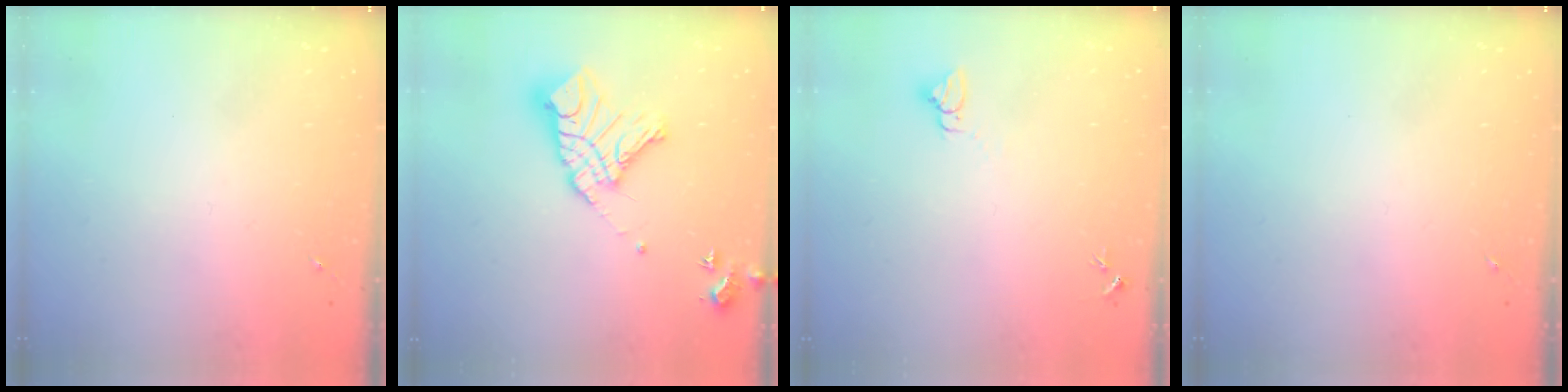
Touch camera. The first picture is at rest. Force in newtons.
{"total": 16.3, "press": 16.2, "slide": 2.0}
{"total": 2.7, "press": 2.7, "slide": 0.1}
{"total": 0.0}